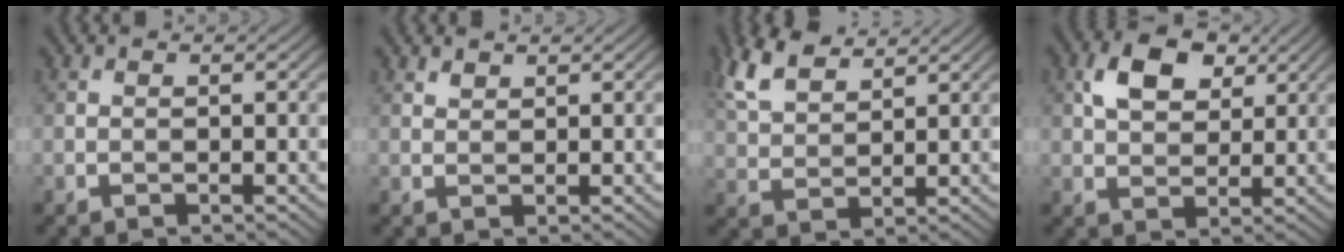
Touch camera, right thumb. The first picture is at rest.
{"total": 1.2, "force": [1.0, 0.5, 0.4], "torque": [-0.011, 0.000, 0.024]}
{"total": 7.0, "force": [4.9, 2.9, 4.1], "torque": [-0.107, 0.015, 0.105]}
{"total": 6.3, "force": [2.7, 4.0, 4.0], "torque": [-0.077, 0.003, 0.047]}